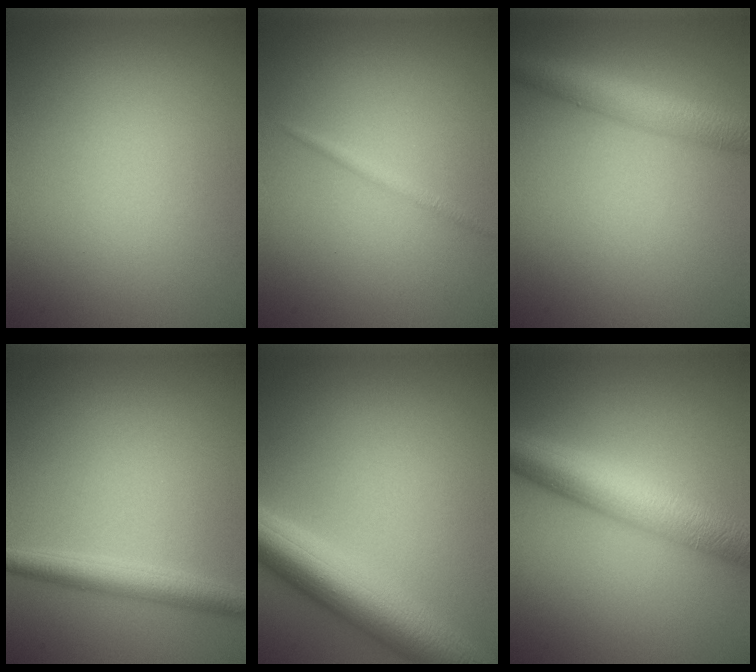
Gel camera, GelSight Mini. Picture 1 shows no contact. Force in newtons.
{"total": 0.8, "press": 0.8, "slide": 0.0}
{"total": 5.1, "press": 5.1, "slide": 0.3}
{"total": 3.0, "press": 3.0, "slide": 0.1}
{"total": 7.7, "press": 7.7, "slide": 0.2}
{"total": 7.0, "press": 7.0, "slide": 0.2}